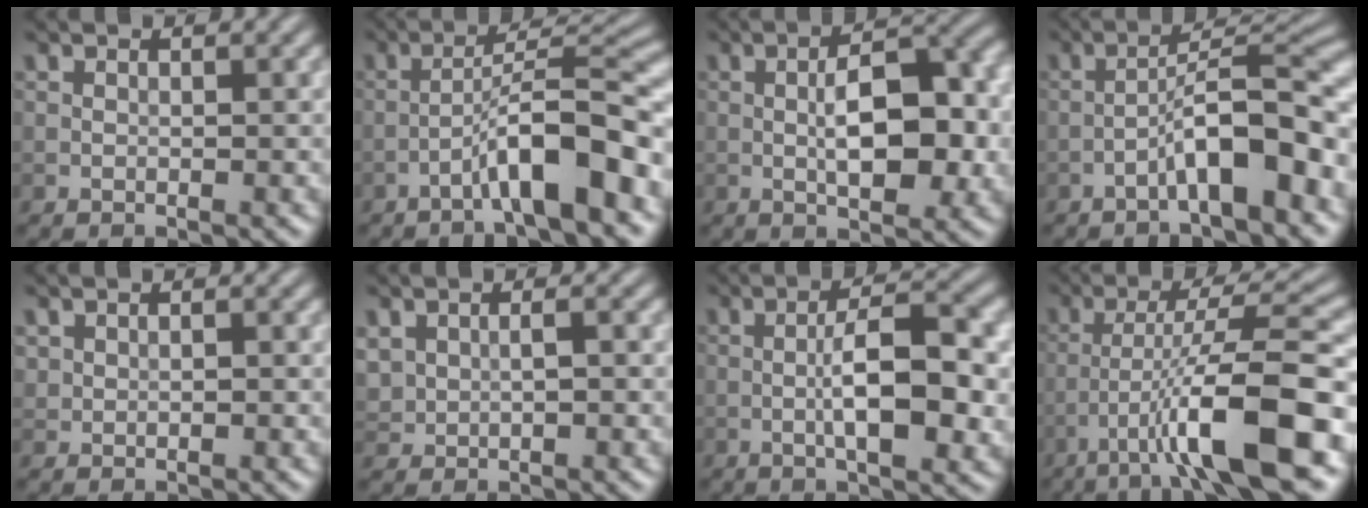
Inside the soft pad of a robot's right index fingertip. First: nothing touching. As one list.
[{"total": 7.5, "force": [-3.7, 0.9, 6.4], "torque": [-0.103, 0.031, -0.061]}, {"total": 7.6, "force": [-0.7, 3.1, 6.8], "torque": [-0.104, 0.006, -0.013]}, {"total": 7.1, "force": [-3.4, 1.2, 6.1], "torque": [-0.099, 0.030, -0.056]}, {"total": 0.8, "force": [0.2, 0.6, 0.4], "torque": [-0.007, -0.003, 0.007]}, {"total": 2.3, "force": [0.3, 1.6, 1.6], "torque": [-0.037, 0.001, 0.011]}, {"total": 7.3, "force": [-1.1, 2.2, 6.8], "torque": [-0.113, 0.007, -0.020]}, {"total": 10.0, "force": [-4.7, 1.3, 8.7], "torque": [-0.143, 0.018, -0.075]}]